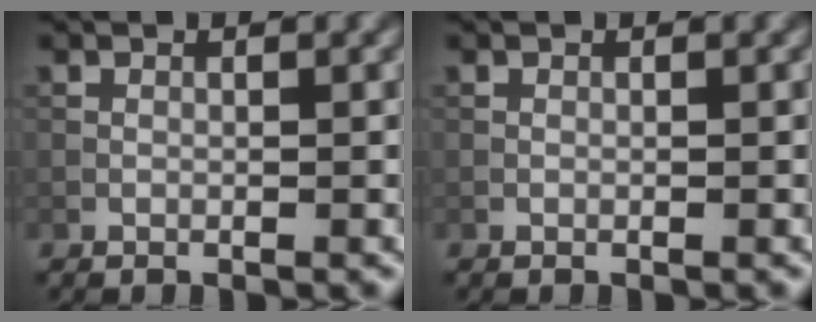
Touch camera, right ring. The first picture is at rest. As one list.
[{"total": 0.0}]